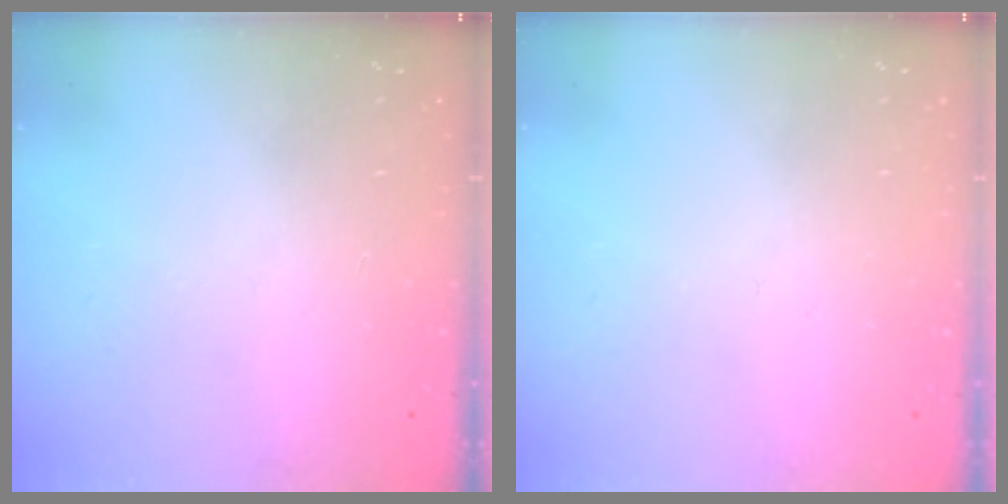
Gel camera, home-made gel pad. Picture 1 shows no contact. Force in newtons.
{"total": 0.0}